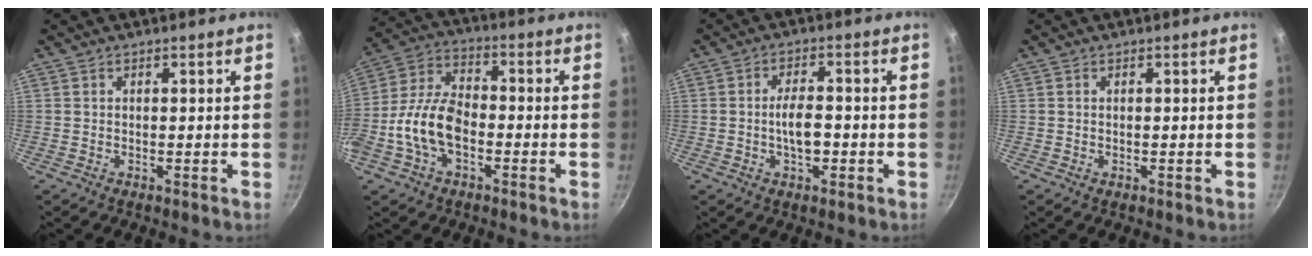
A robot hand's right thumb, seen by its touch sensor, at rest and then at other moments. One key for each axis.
{"total": 12.5, "fx": -3.3, "fy": 7.5, "fz": 9.4, "tx": -0.169, "ty": 0.042, "tz": -0.075}
{"total": 5.4, "fx": -1.2, "fy": 2.6, "fz": 4.6, "tx": -0.065, "ty": 0.016, "tz": -0.017}
{"total": 0.0}